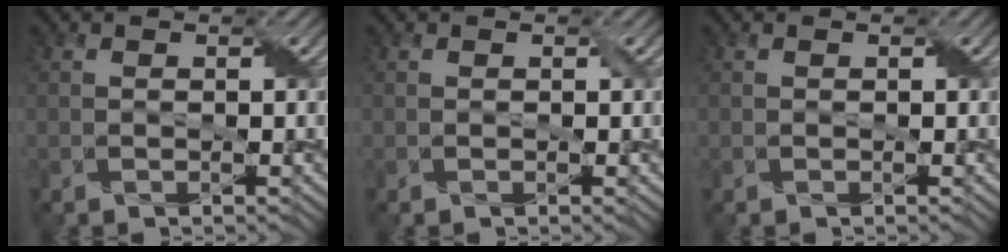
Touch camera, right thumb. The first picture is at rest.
{"total": 0.0}
{"total": 0.0}